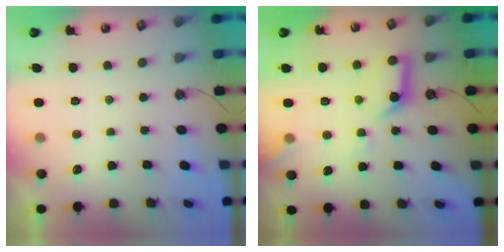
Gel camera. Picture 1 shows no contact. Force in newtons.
{"total": 13.3, "press": 13.2, "slide": 1.5}